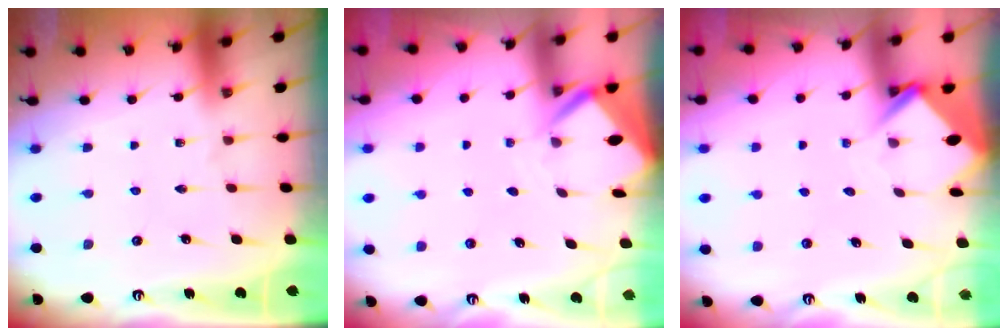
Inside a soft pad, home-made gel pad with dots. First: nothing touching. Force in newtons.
{"total": 3.3, "press": 3.3, "slide": 0.3}
{"total": 4.1, "press": 4.1, "slide": 0.2}